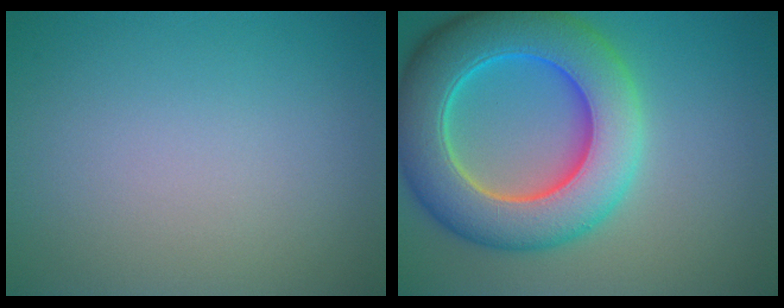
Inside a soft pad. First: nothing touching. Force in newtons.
{"total": 11.0, "press": 11.0, "slide": 0.5}